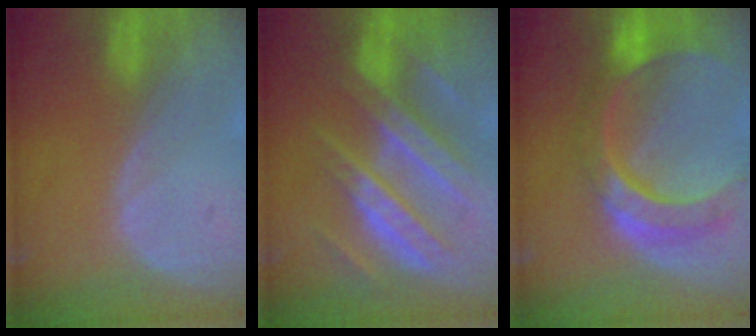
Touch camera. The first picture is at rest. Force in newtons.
{"total": 10.8, "press": 10.7, "slide": 1.1}
{"total": 11.0, "press": 9.3, "slide": 6.0}